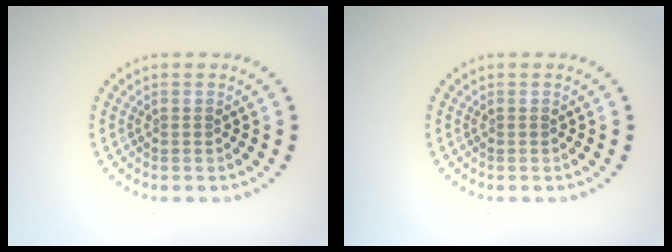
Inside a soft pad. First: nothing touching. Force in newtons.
{"total": 0.0}